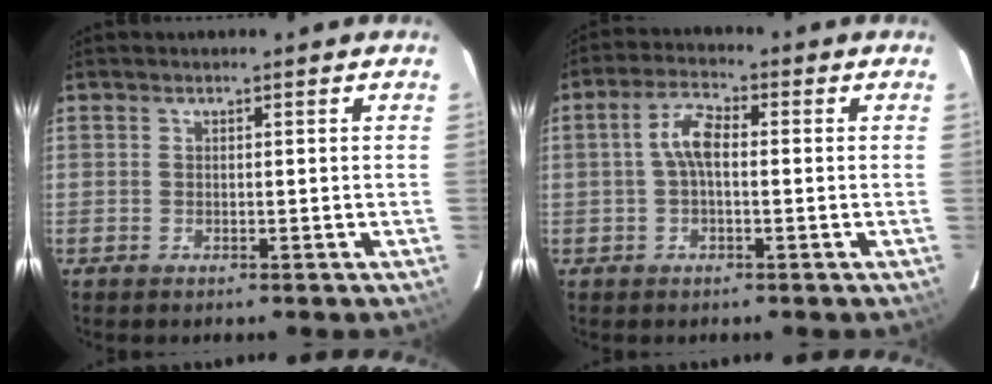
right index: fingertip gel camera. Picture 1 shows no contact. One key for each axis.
{"total": 5.2, "fx": -0.1, "fy": 2.3, "fz": 4.7, "tx": -0.098, "ty": 0.017, "tz": -0.002}